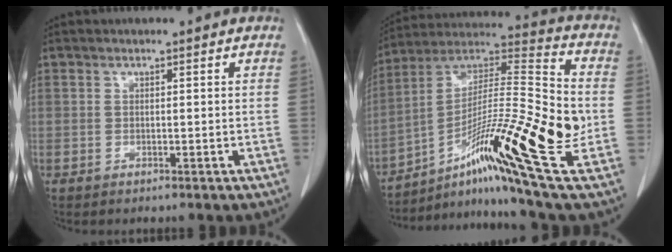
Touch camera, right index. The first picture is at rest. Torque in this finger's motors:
{"motor_torque": [1.27, -0.87, 0.85, 0.21]}